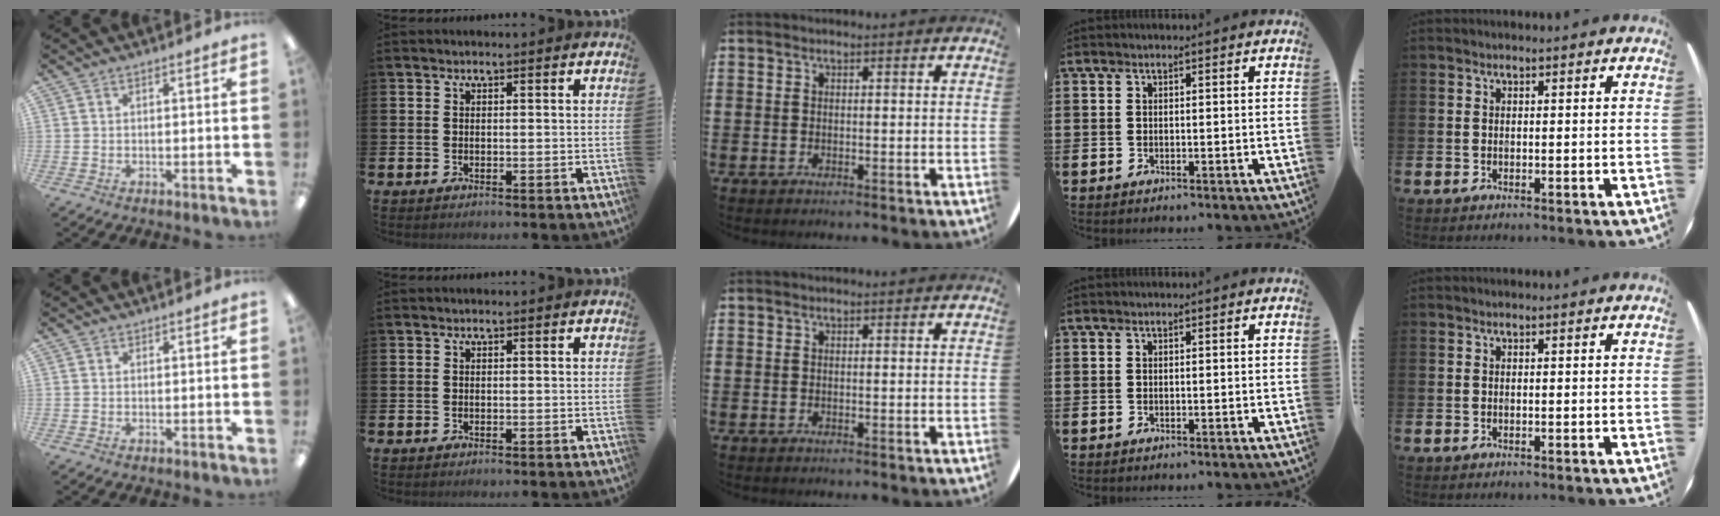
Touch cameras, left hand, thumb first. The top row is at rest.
{}